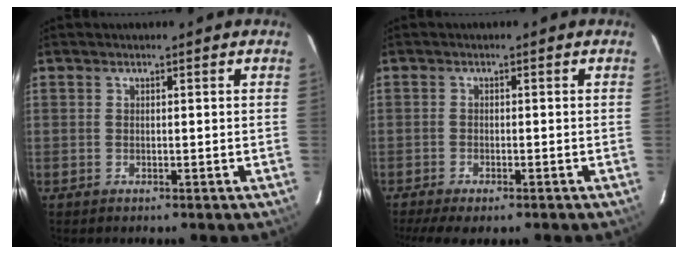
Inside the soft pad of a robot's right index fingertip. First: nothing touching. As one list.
[{"total": 6.0, "force": [-4.5, 1.7, 3.6], "torque": [-0.093, -0.021, -0.076]}]